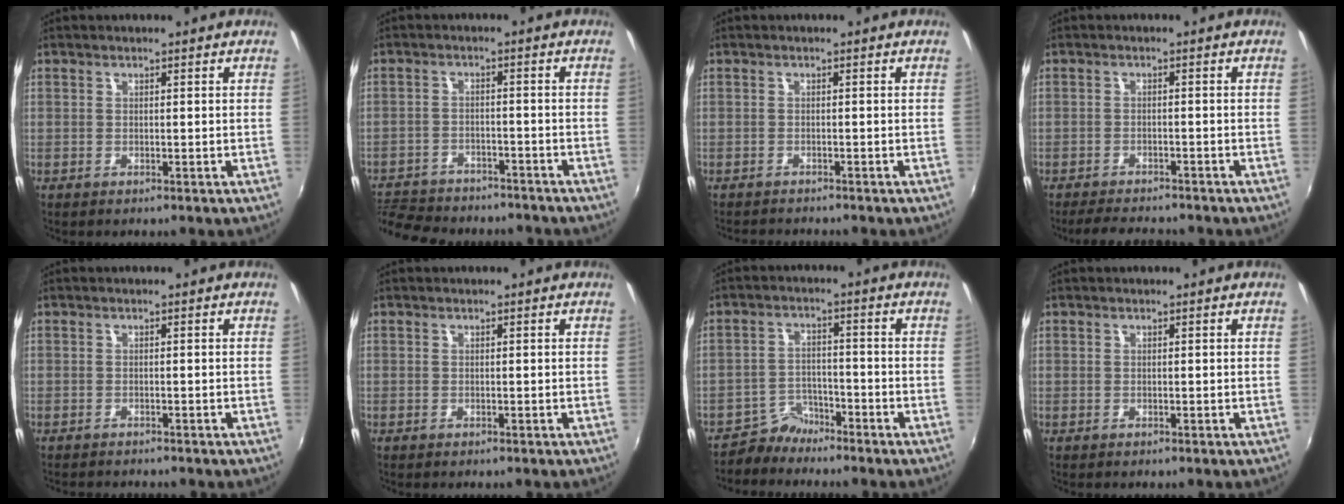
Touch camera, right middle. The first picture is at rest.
{"total": 13.9, "force": [-12.0, 5.0, 5.1], "torque": [-0.129, -0.006, -0.181]}
{"total": 3.2, "force": [-3.1, 0.2, 0.8], "torque": [-0.026, -0.014, -0.051]}
{"total": 6.9, "force": [-6.3, 1.5, 2.4], "torque": [-0.066, -0.006, -0.093]}
{"total": 2.6, "force": [-2.4, 0.3, 0.7], "torque": [-0.022, -0.013, -0.039]}
{"total": 0.0}
{"total": 4.6, "force": [-4.3, 1.5, -0.3], "torque": [0.004, 0.011, -0.079]}
{"total": 0.0}